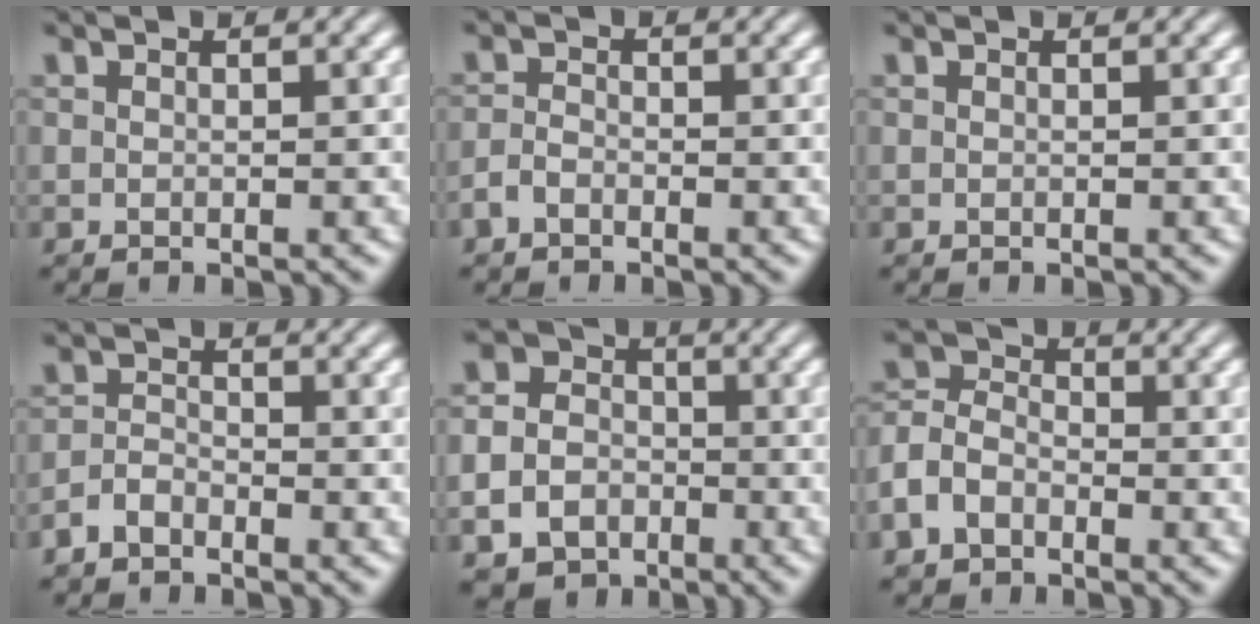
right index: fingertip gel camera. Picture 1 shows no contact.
{"total": 1.3, "force": [-1.3, -0.1, 0.3], "torque": [-0.002, -0.007, -0.019]}
{"total": 2.1, "force": [-0.1, -2.0, -0.6], "torque": [0.027, -0.008, 0.010]}
{"total": 1.9, "force": [-1.8, 0.2, 0.3], "torque": [0.006, -0.006, -0.030]}
{"total": 9.3, "force": [-2.3, 8.5, 3.0], "torque": [-0.049, -0.032, -0.047]}
{"total": 4.5, "force": [-1.3, 3.8, 2.0], "torque": [-0.045, -0.017, -0.023]}